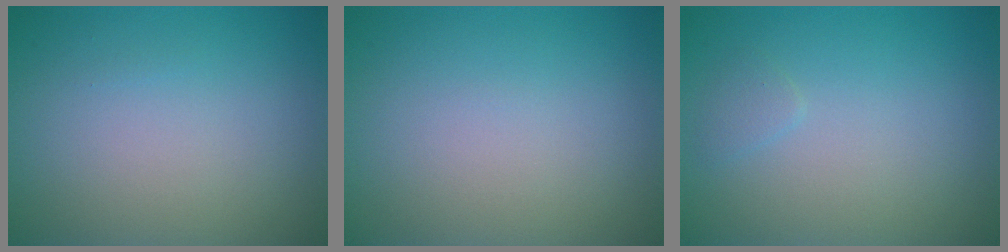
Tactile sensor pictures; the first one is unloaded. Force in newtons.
{"total": 0.0}
{"total": 0.7, "press": 0.7, "slide": 0.1}